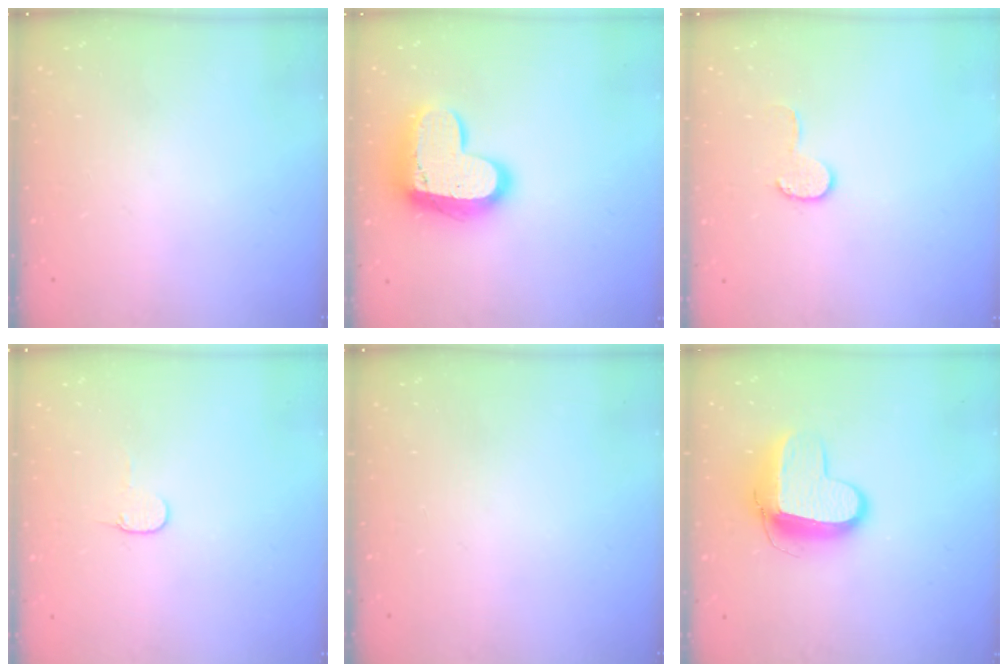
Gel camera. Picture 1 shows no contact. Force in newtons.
{"total": 19.0, "press": 19.0, "slide": 1.5}
{"total": 6.4, "press": 6.4, "slide": 0.6}
{"total": 3.8, "press": 3.8, "slide": 0.4}
{"total": 0.0}
{"total": 11.6, "press": 11.5, "slide": 1.3}